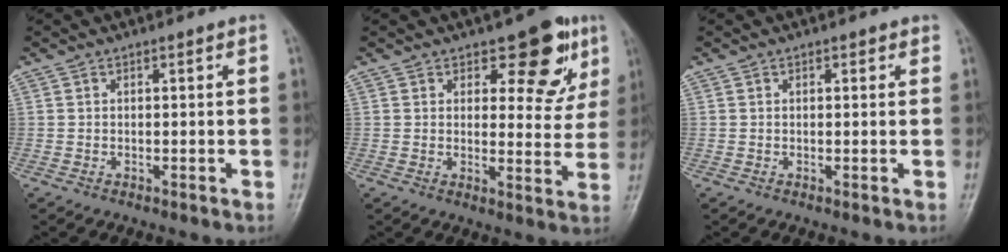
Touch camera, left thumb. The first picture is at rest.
{"total": 9.6, "force": [5.5, 5.1, 5.9], "torque": [-0.028, -0.027, 0.070]}
{"total": 0.9, "force": [0.5, 0.6, 0.4], "torque": [0.004, -0.001, 0.003]}